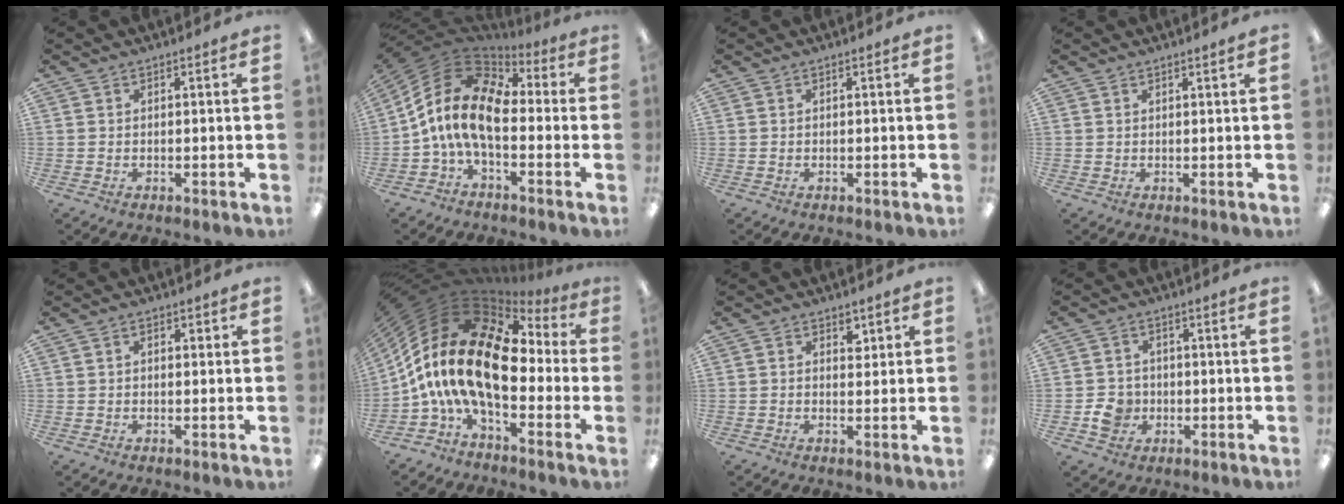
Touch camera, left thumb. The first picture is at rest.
{"total": 15.6, "force": [-0.6, 8.8, 12.9], "torque": [-0.284, 0.004, -0.015]}
{"total": 0.0}
{"total": 1.0, "force": [0.7, 0.0, 0.7], "torque": [-0.013, -0.001, 0.013]}
{"total": 1.5, "force": [0.0, 0.9, 1.2], "torque": [-0.016, 0.004, -0.003]}
{"total": 23.9, "force": [-1.0, 12.2, 20.5], "torque": [-0.441, -0.003, -0.013]}
{"total": 2.7, "force": [1.1, 1.7, 1.8], "torque": [-0.007, -0.008, 0.011]}
{"total": 5.5, "force": [-1.7, 4.8, 2.3], "torque": [-0.034, 0.008, -0.027]}